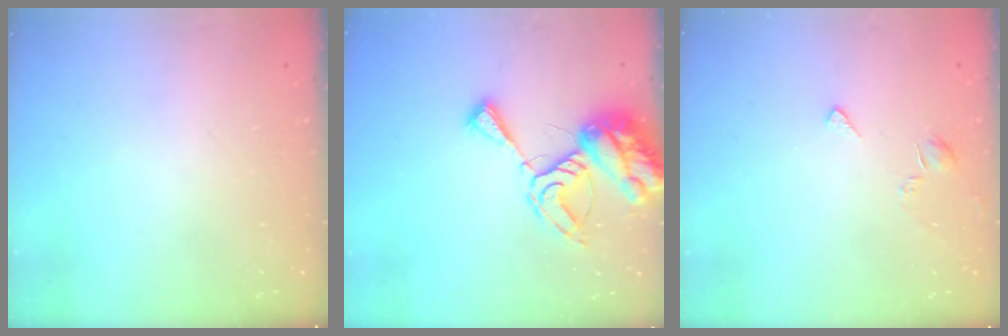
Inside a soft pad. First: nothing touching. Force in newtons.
{"total": 12.8, "press": 12.8, "slide": 1.4}
{"total": 3.0, "press": 3.0, "slide": 0.2}